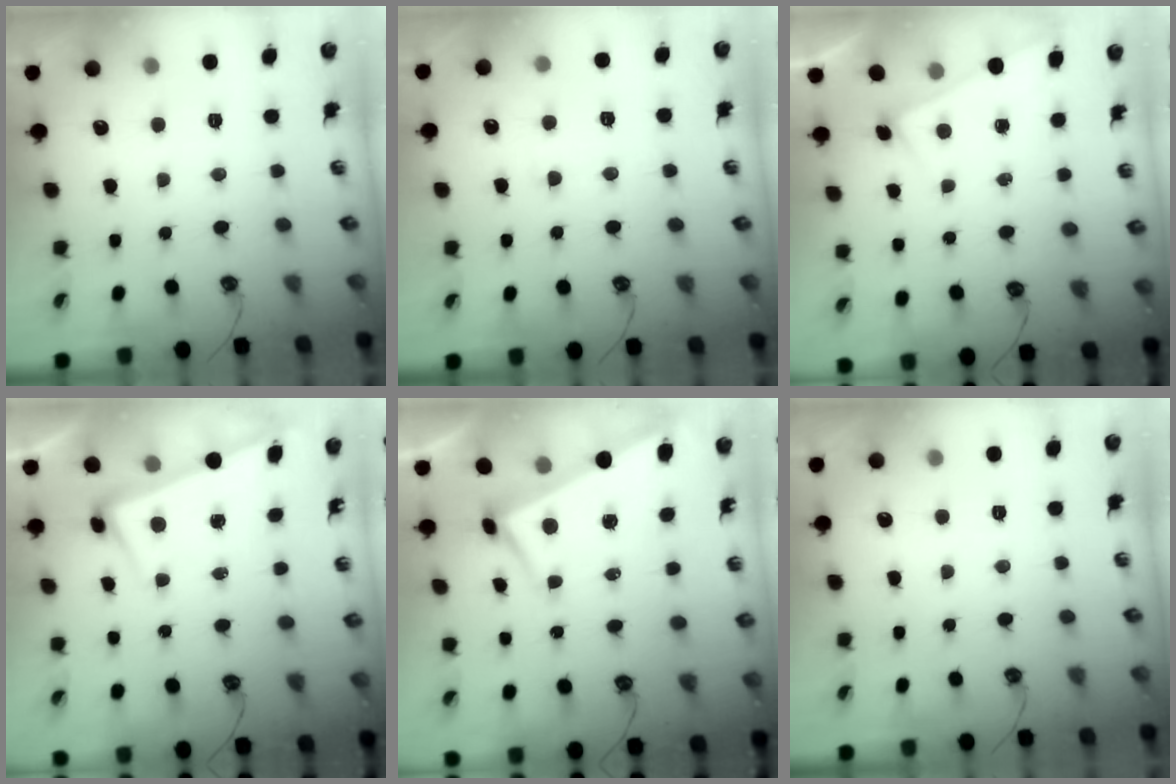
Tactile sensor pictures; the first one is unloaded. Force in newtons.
{"total": 1.5, "press": 1.2, "slide": 0.8}
{"total": 6.1, "press": 6.1, "slide": 0.2}
{"total": 3.4, "press": 3.3, "slide": 1.0}
{"total": 2.5, "press": 2.3, "slide": 0.9}
{"total": 0.0}